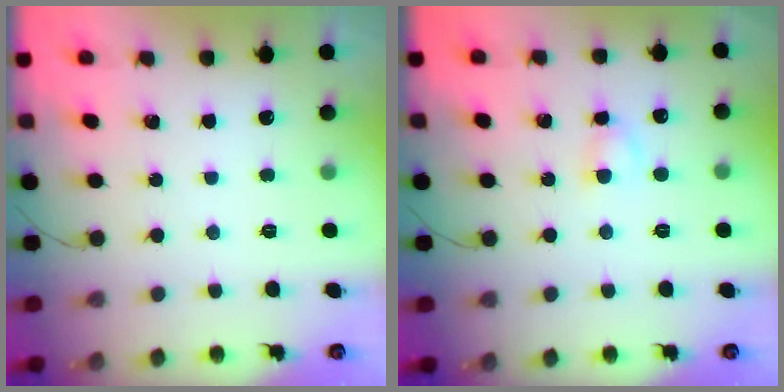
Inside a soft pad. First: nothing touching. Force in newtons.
{"total": 2.8, "press": 2.5, "slide": 1.2}